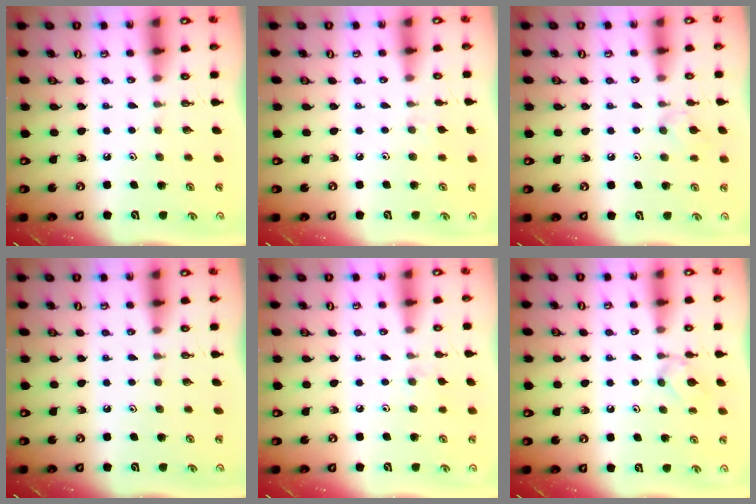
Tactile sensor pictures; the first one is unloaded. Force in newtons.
{"total": 5.2, "press": 5.1, "slide": 0.7}
{"total": 5.0, "press": 5.0, "slide": 0.8}
{"total": 0.0}
{"total": 5.2, "press": 5.2, "slide": 0.7}
{"total": 5.7, "press": 5.6, "slide": 1.1}